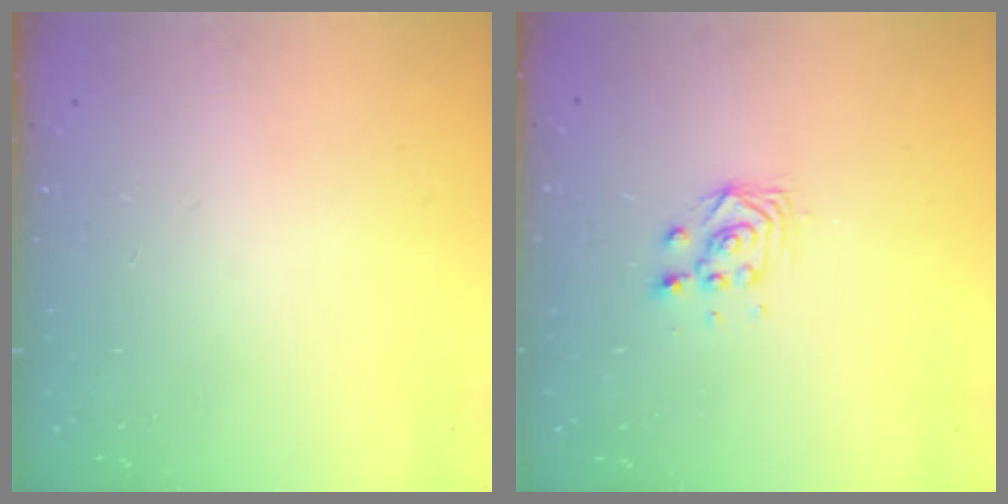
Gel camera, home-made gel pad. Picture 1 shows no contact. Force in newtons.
{"total": 3.0, "press": 3.0, "slide": 0.0}